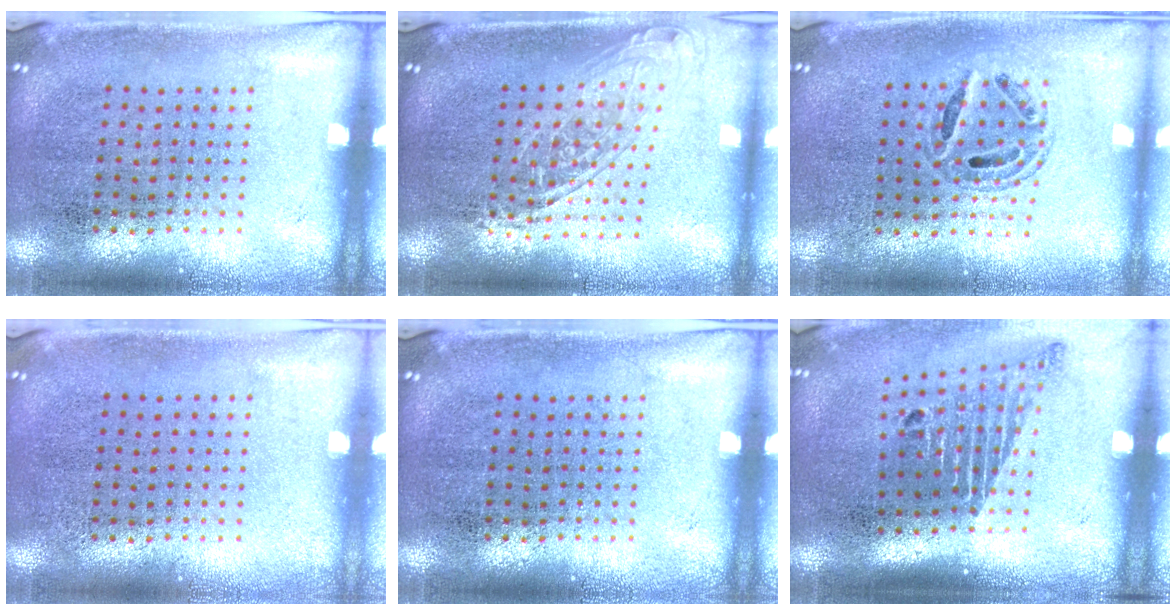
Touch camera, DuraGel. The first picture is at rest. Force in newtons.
{"total": 1.6, "press": 1.2, "slide": 1.0}
{"total": 0.6, "press": 0.6, "slide": 0.2}
{"total": 0.0}
{"total": 0.0}
{"total": 1.8, "press": 1.2, "slide": 1.3}